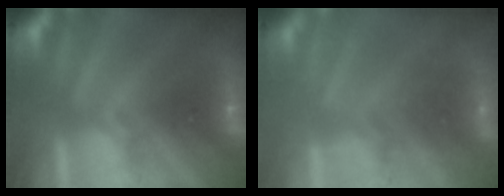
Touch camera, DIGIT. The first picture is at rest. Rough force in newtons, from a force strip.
{"total": 2.2}